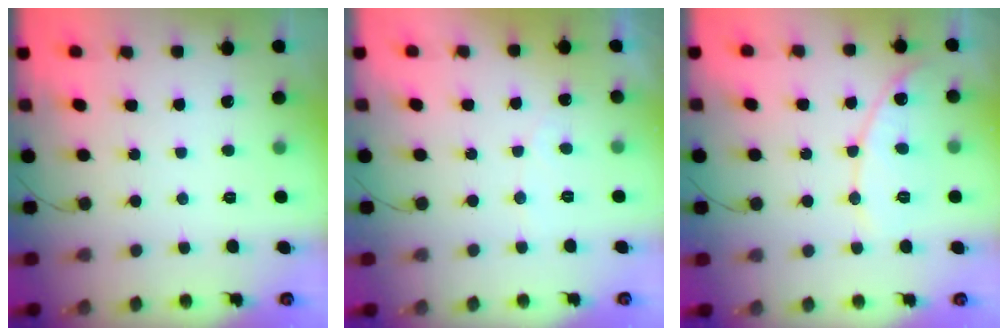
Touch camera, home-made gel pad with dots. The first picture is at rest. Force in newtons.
{"total": 2.7, "press": 2.7, "slide": 0.1}
{"total": 10.4, "press": 10.4, "slide": 0.9}